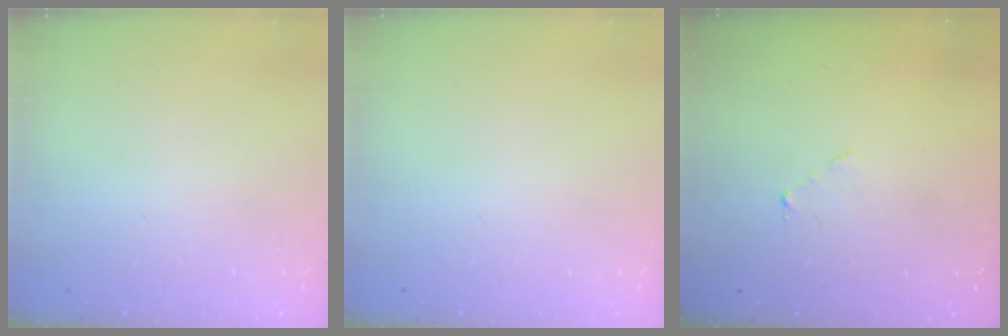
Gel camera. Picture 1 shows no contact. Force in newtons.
{"total": 0.0}
{"total": 1.9, "press": 1.9, "slide": 0.2}